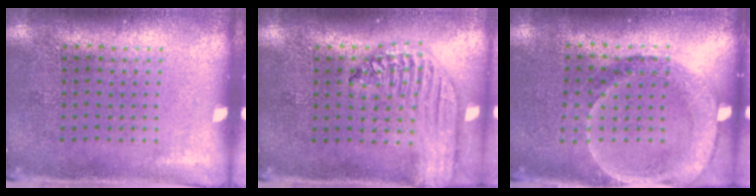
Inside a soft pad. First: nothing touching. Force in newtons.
{"total": 2.2, "press": 1.9, "slide": 1.1}
{"total": 1.8, "press": 1.6, "slide": 0.8}